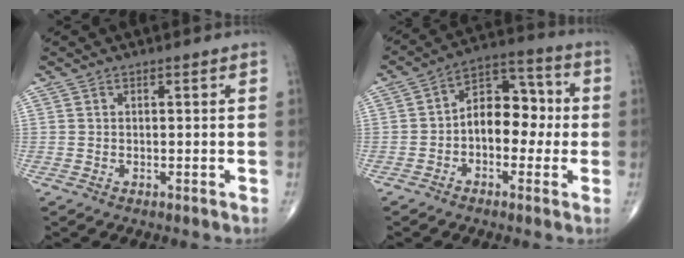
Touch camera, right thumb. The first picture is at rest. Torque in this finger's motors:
{"motor_torque": [0.12, 0.20, 0.47, 0.28, 0.06]}